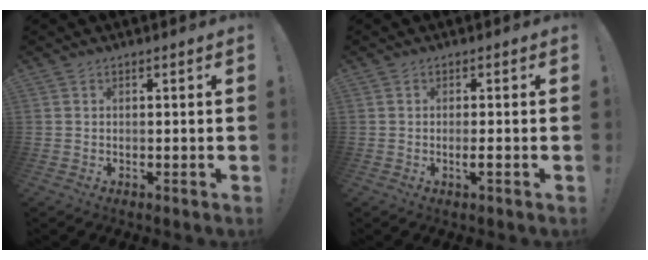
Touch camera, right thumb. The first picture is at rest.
{"total": 2.1, "force": [-0.6, -0.3, 2.0], "torque": [-0.034, -0.003, -0.011]}